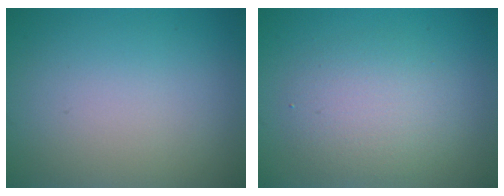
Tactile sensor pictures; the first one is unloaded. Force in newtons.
{"total": 3.6, "press": 3.6, "slide": 0.3}